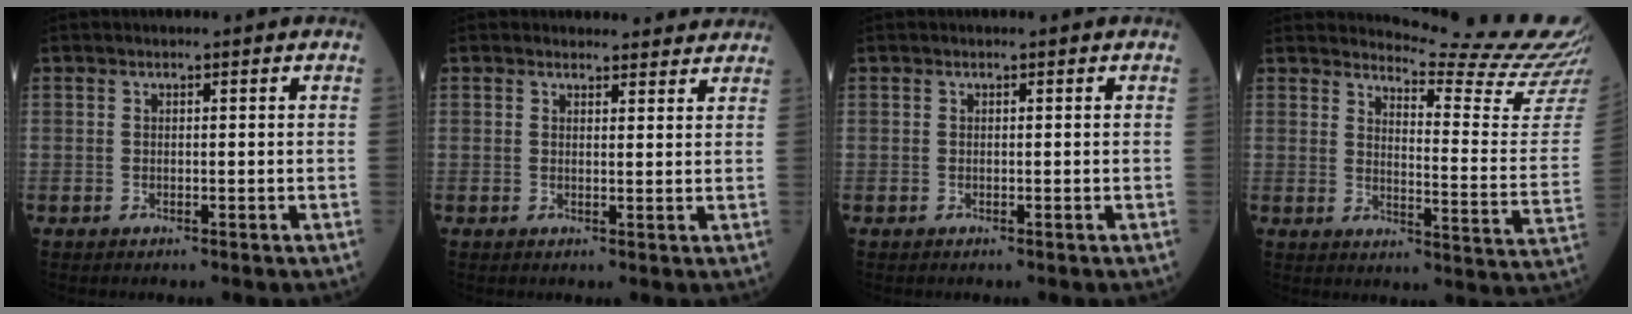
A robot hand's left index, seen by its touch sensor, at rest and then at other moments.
{"total": 5.2, "force": [4.9, 1.6, 0.4], "torque": [0.003, 0.001, 0.046]}
{"total": 0.0}
{"total": 16.0, "force": [15.7, -3.0, 1.6], "torque": [-0.029, -0.149, 0.176]}